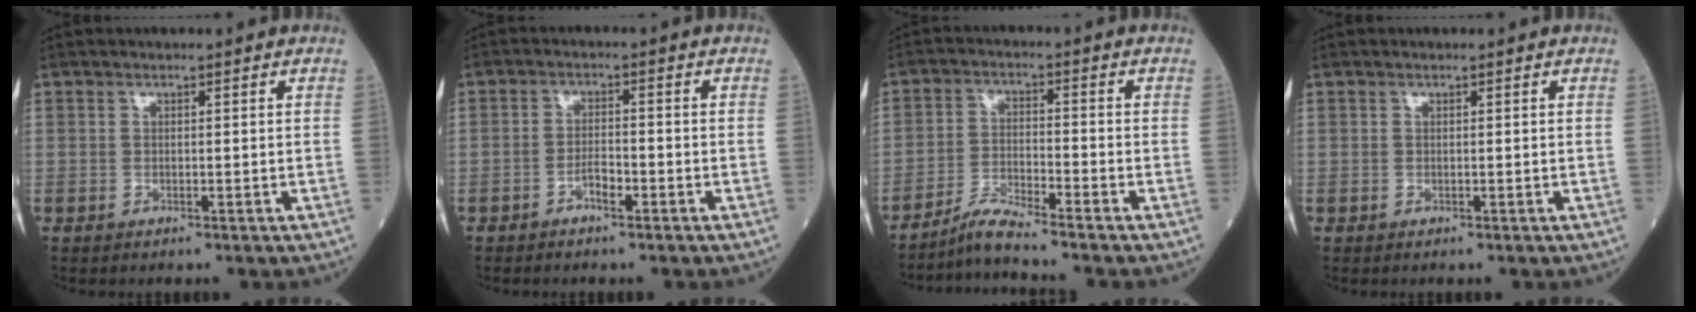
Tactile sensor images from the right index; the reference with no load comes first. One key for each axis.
{"total": 2.5, "fx": -1.5, "fy": 0.6, "fz": 1.8, "tx": -0.030, "ty": 0.004, "tz": -0.029}
{"total": 4.7, "fx": -4.4, "fy": -1.2, "fz": 1.3, "tx": -0.034, "ty": -0.023, "tz": -0.088}
{"total": 0.0}